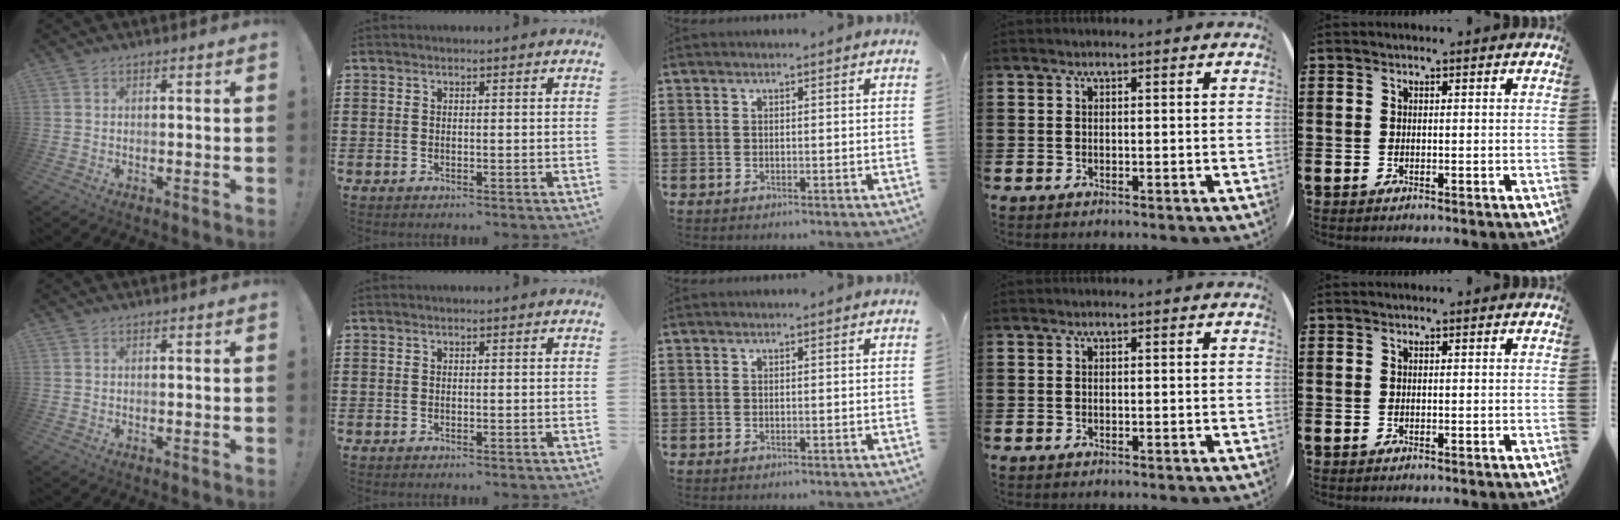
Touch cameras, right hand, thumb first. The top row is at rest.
{}